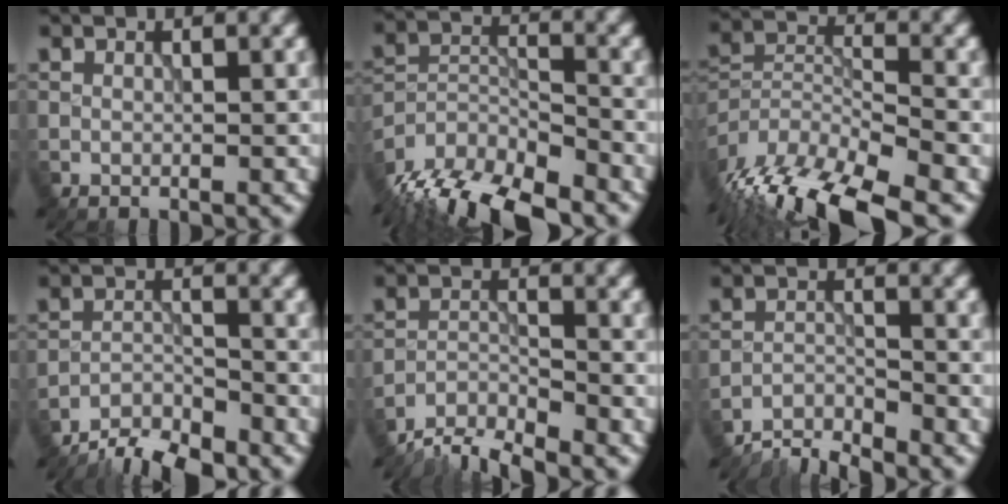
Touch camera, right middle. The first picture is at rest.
{"total": 11.1, "force": [-9.1, 3.5, 5.4], "torque": [-0.109, -0.014, -0.161]}
{"total": 13.7, "force": [-10.0, 4.7, 8.0], "torque": [-0.162, -0.011, -0.161]}
{"total": 5.2, "force": [-4.8, 1.2, 1.8], "torque": [-0.029, -0.003, -0.091]}
{"total": 4.4, "force": [-4.1, 0.7, 1.3], "torque": [-0.024, -0.002, -0.086]}
{"total": 3.5, "force": [-3.4, 0.3, 0.6], "torque": [-0.011, -0.001, -0.075]}